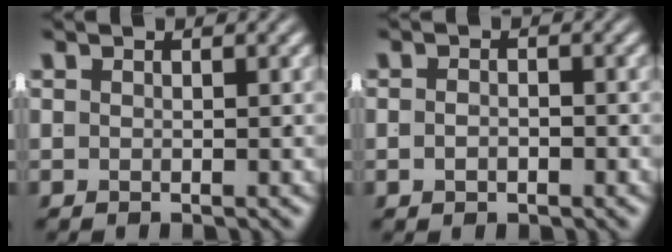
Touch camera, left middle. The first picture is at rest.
{"total": 1.0, "force": [-0.8, 0.1, 0.6], "torque": [-0.010, -0.005, -0.011]}